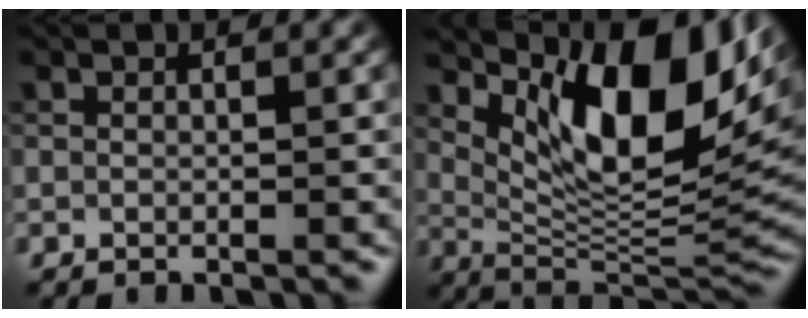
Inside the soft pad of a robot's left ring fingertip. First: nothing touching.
{"total": 11.7, "force": [4.6, 4.4, 9.9], "torque": [-0.152, -0.010, 0.092]}